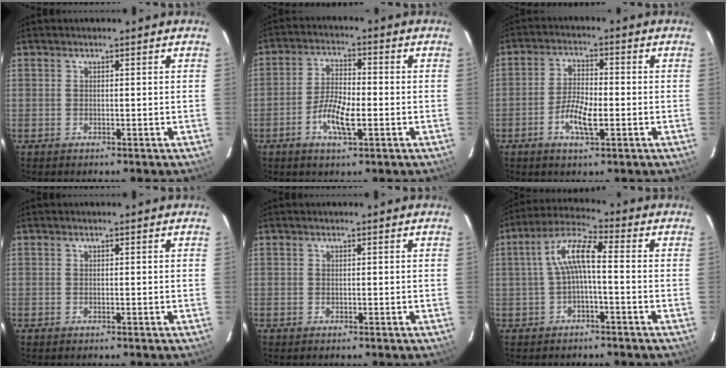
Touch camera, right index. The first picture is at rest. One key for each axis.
{"total": 6.9, "fx": -2.6, "fy": 2.4, "fz": 6.0, "tx": -0.125, "ty": 0.001, "tz": -0.051}
{"total": 6.2, "fx": -2.3, "fy": 2.3, "fz": 5.3, "tx": -0.111, "ty": 0.001, "tz": -0.044}
{"total": 0.0}
{"total": 0.0}
{"total": 7.1, "fx": -0.7, "fy": 1.7, "fz": 6.8, "tx": -0.148, "ty": 0.021, "tz": -0.014}